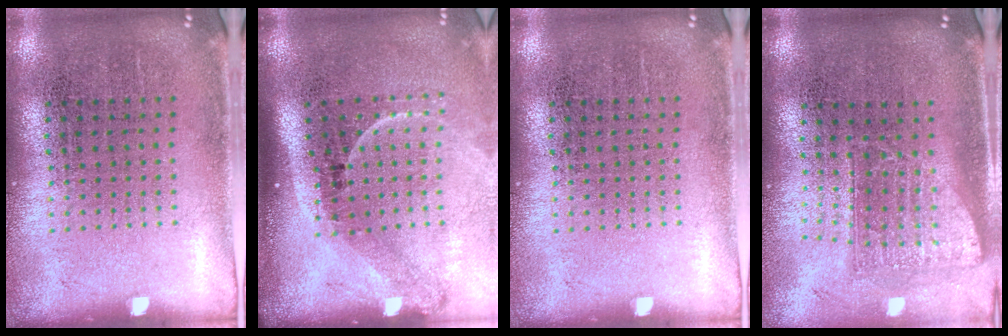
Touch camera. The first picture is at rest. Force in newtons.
{"total": 2.2, "press": 1.5, "slide": 1.7}
{"total": 0.0}
{"total": 1.7, "press": 1.3, "slide": 1.1}